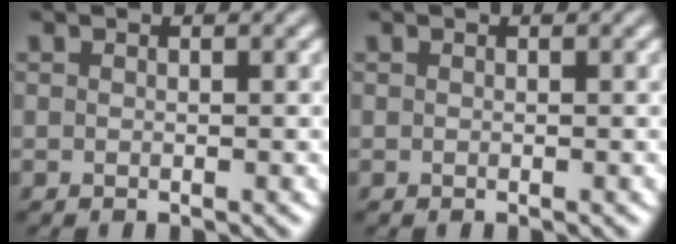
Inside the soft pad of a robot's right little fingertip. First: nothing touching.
{"total": 0.0}